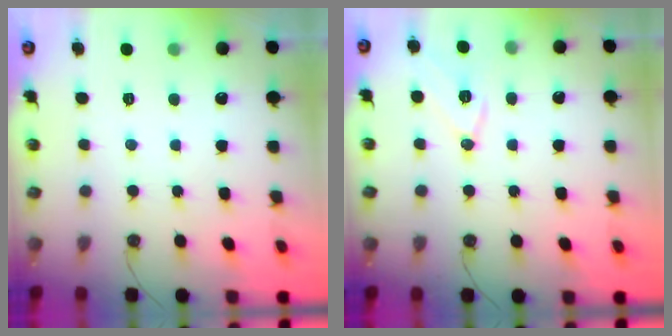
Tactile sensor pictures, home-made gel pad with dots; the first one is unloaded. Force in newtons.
{"total": 11.1, "press": 10.6, "slide": 3.4}